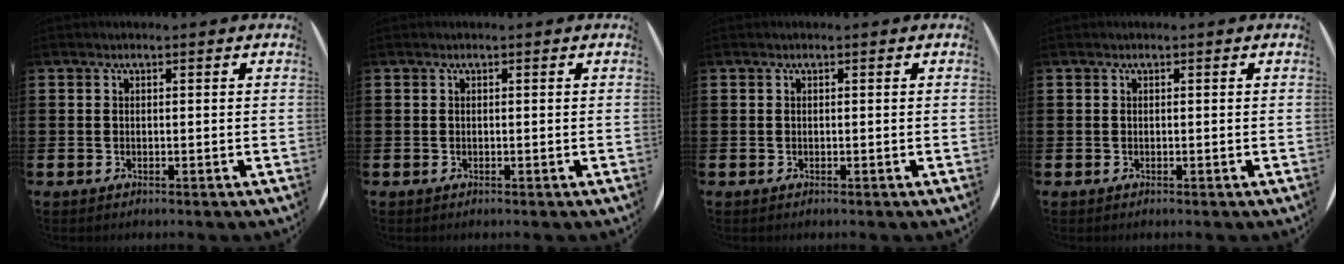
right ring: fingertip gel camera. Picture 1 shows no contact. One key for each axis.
{"total": 0.0}
{"total": 0.0}
{"total": 0.0}